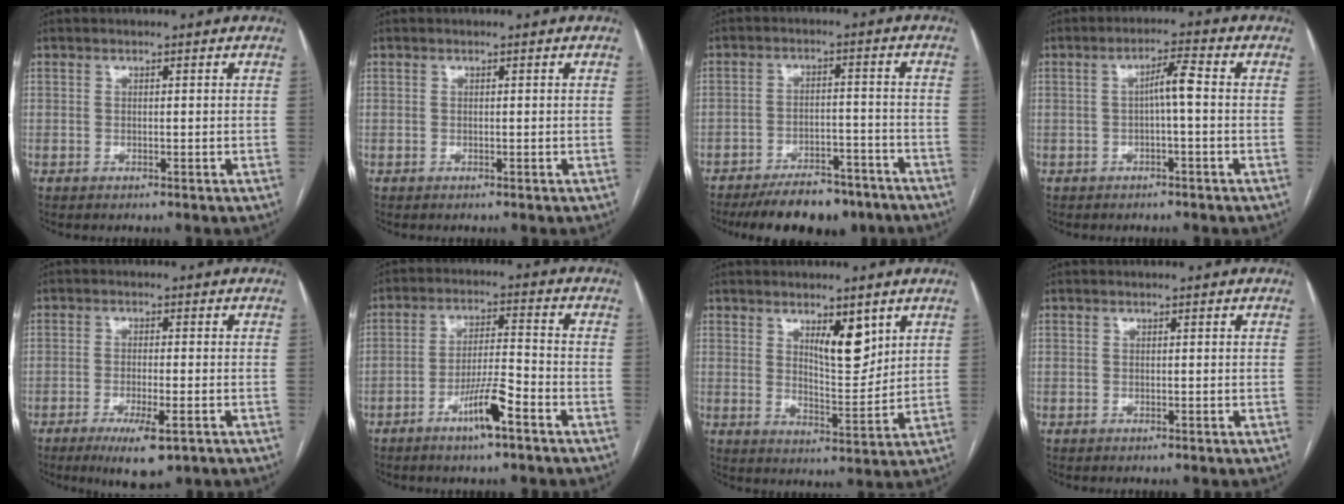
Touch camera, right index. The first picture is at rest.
{"total": 0.0}
{"total": 12.2, "force": [-9.9, 4.5, 5.5], "torque": [-0.067, 0.006, -0.147]}
{"total": 2.5, "force": [0.0, -0.1, 2.5], "torque": [-0.042, 0.003, 0.000]}
{"total": 6.7, "force": [-3.7, 1.3, 5.5], "torque": [-0.093, -0.014, -0.055]}
{"total": 7.3, "force": [-4.2, 0.6, 5.9], "torque": [-0.112, -0.001, -0.075]}
{"total": 7.0, "force": [3.7, 2.3, 5.4], "torque": [-0.089, -0.012, 0.064]}
{"total": 0.0}